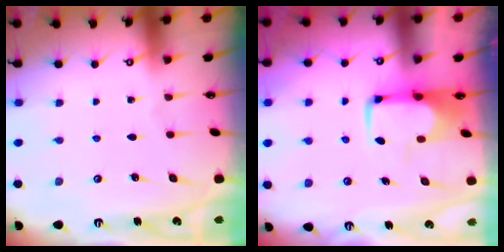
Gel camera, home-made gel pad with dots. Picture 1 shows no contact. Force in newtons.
{"total": 1.2, "press": 1.0, "slide": 0.6}